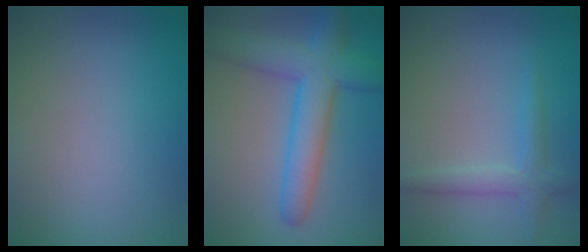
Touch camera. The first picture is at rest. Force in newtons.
{"total": 6.4, "press": 6.4, "slide": 0.2}
{"total": 2.2, "press": 2.2, "slide": 0.1}